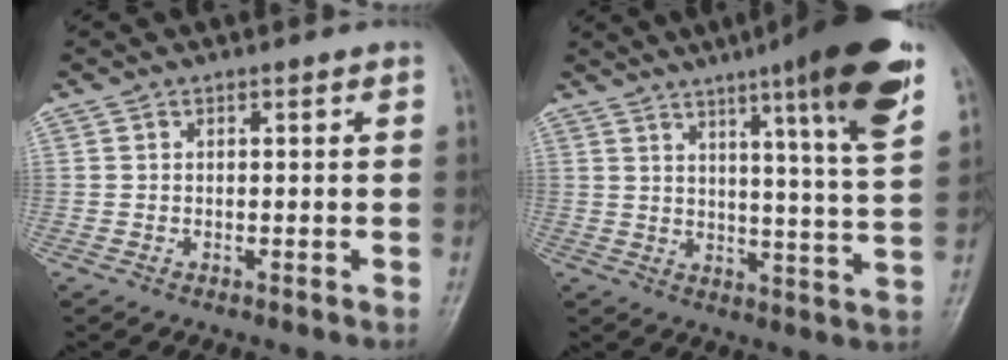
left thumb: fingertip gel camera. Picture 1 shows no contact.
{"total": 18.1, "force": [10.2, 1.3, 14.9], "torque": [-0.195, -0.047, 0.133]}